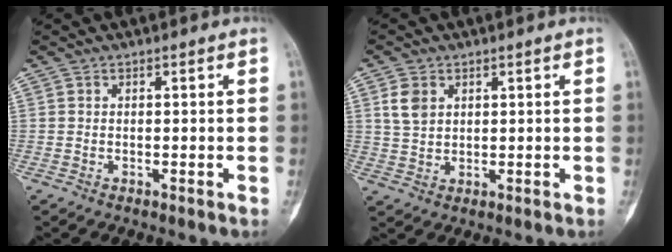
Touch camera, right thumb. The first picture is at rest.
{"total": 4.5, "force": [1.7, 3.3, 2.6], "torque": [-0.039, -0.003, 0.038]}